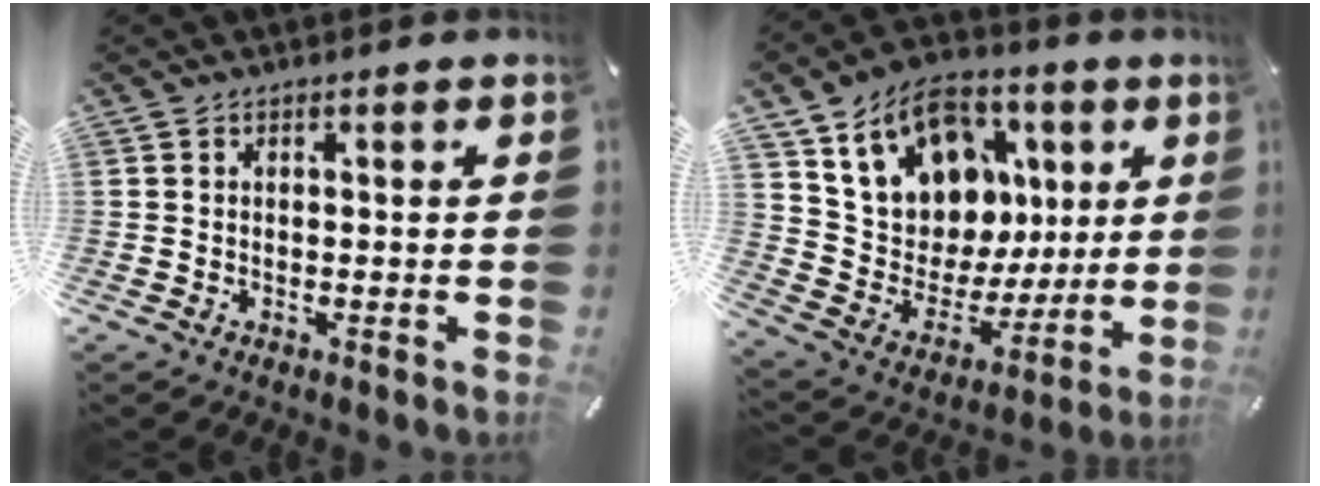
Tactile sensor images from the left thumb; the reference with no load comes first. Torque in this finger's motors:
{"motor_torque": [2.48, 2.52, 1.46, -1.30, 0.54]}